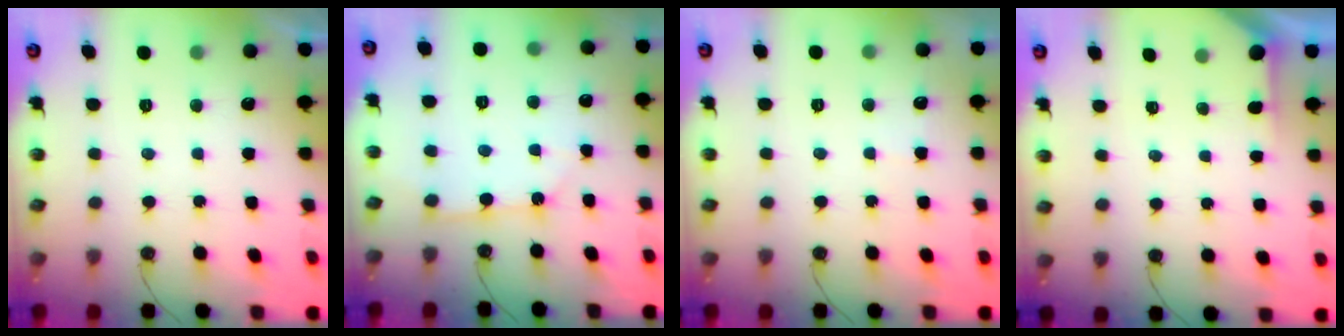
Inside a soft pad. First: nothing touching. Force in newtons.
{"total": 3.4, "press": 3.4, "slide": 0.3}
{"total": 5.2, "press": 5.1, "slide": 0.7}
{"total": 1.2, "press": 1.2, "slide": 0.1}